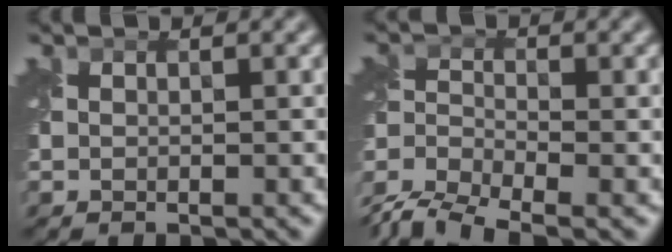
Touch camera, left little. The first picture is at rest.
{"total": 8.7, "force": [-7.1, 3.0, 4.1], "torque": [-0.084, -0.024, -0.133]}